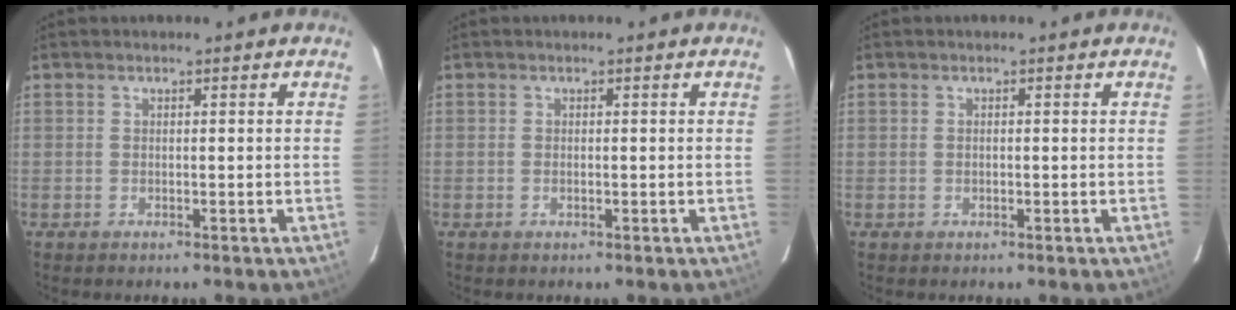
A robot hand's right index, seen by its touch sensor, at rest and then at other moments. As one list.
[{"total": 0.6, "force": [-0.2, 0.3, 0.4], "torque": [-0.008, 0.001, -0.004]}, {"total": 0.0}]